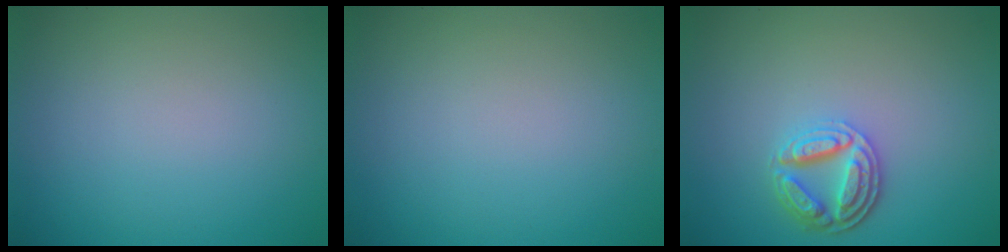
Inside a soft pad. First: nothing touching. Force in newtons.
{"total": 0.0}
{"total": 3.8, "press": 3.2, "slide": 2.0}